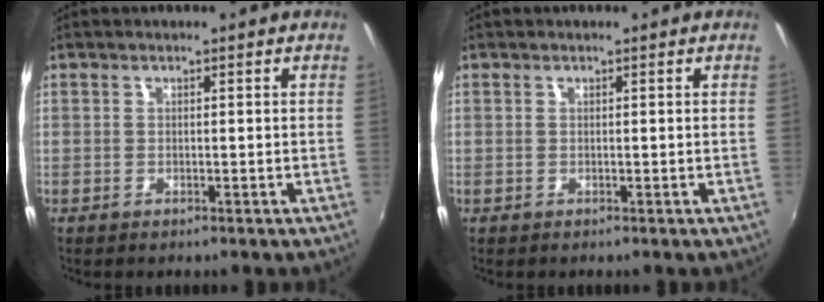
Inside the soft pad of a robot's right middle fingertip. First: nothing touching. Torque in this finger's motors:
{"motor_torque": [-0.05, -0.05, 0.00, -0.01]}